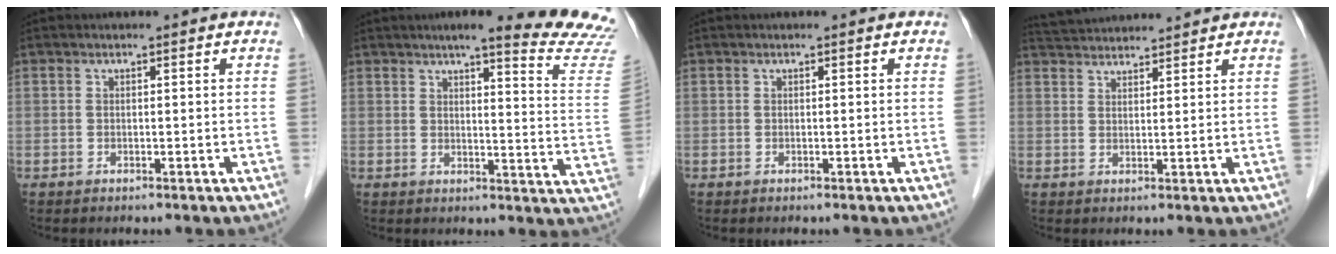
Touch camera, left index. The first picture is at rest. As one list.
[{"total": 17.1, "force": [15.8, -0.3, 6.6], "torque": [-0.073, -0.085, 0.165]}, {"total": 0.0}, {"total": 7.4, "force": [7.2, 0.5, 1.5], "torque": [-0.034, 0.039, 0.118]}]